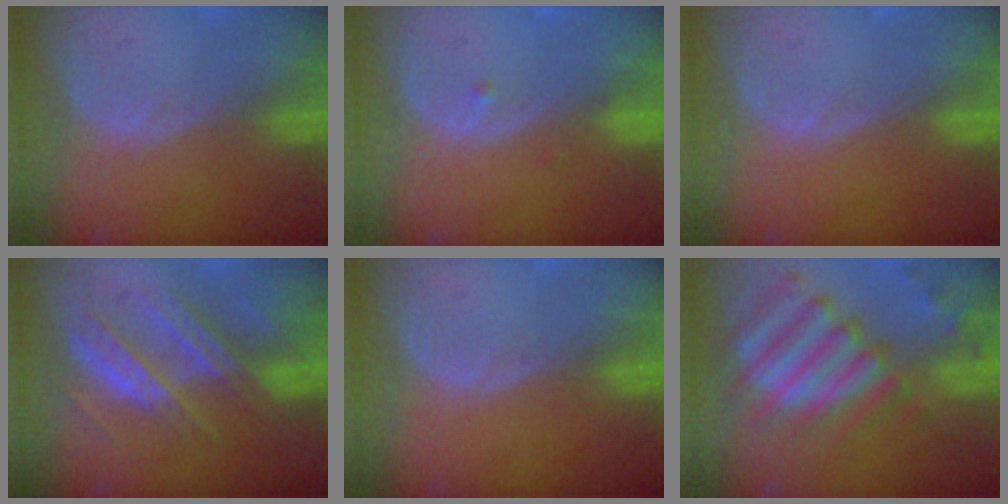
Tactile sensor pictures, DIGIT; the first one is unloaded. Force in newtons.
{"total": 0.9, "press": 0.7, "slide": 0.5}
{"total": 0.0}
{"total": 8.1, "press": 8.1, "slide": 0.4}
{"total": 0.0}
{"total": 11.9, "press": 10.4, "slide": 5.8}